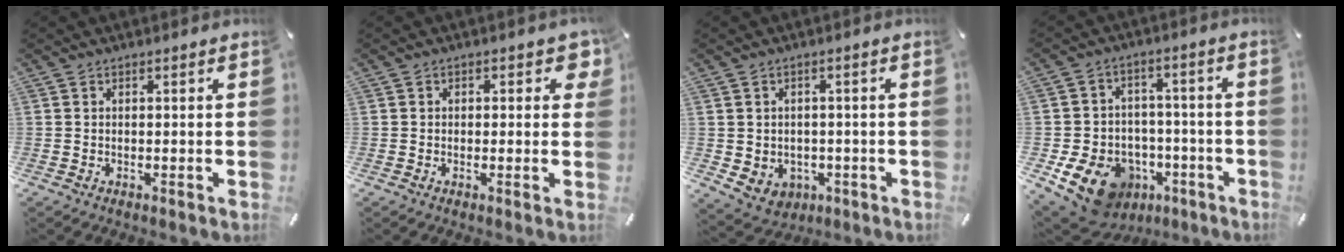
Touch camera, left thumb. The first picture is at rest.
{"total": 2.9, "force": [0.6, 1.9, 2.1], "torque": [-0.018, 0.001, 0.004]}
{"total": 4.4, "force": [-0.3, 4.3, 0.8], "torque": [-0.013, 0.002, -0.001]}
{"total": 14.8, "force": [-6.4, 11.6, 6.5], "torque": [-0.108, 0.037, -0.099]}